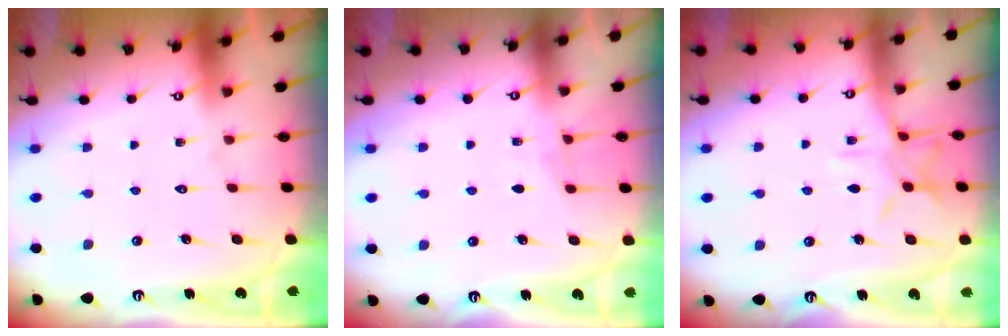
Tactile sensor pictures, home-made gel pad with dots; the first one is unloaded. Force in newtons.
{"total": 3.7, "press": 3.7, "slide": 0.4}
{"total": 8.8, "press": 8.8, "slide": 0.4}